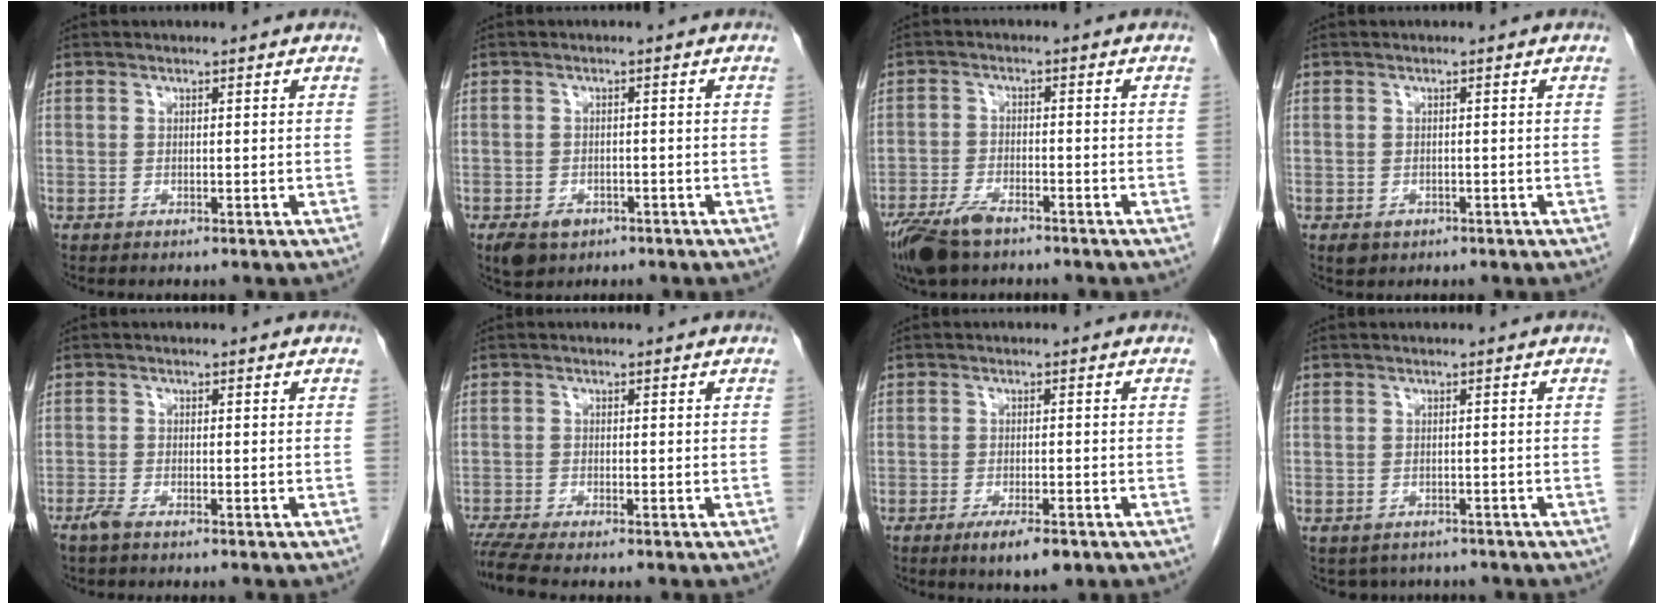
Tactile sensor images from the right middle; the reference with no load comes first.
{"total": 3.8, "force": [-2.3, 2.5, 1.7], "torque": [-0.031, -0.002, -0.030]}
{"total": 7.2, "force": [-5.3, 2.5, 4.2], "torque": [-0.084, -0.012, -0.096]}
{"total": 1.8, "force": [-0.9, 1.3, 0.8], "torque": [-0.014, 0.000, -0.004]}
{"total": 1.6, "force": [-1.3, 0.1, 0.9], "torque": [-0.027, -0.004, -0.028]}
{"total": 4.2, "force": [-3.7, -0.4, 2.0], "torque": [-0.036, -0.013, -0.068]}
{"total": 5.0, "force": [-3.1, 1.2, 3.8], "torque": [-0.062, -0.008, -0.043]}
{"total": 4.1, "force": [-3.5, 2.1, 0.4], "torque": [0.000, 0.006, -0.044]}